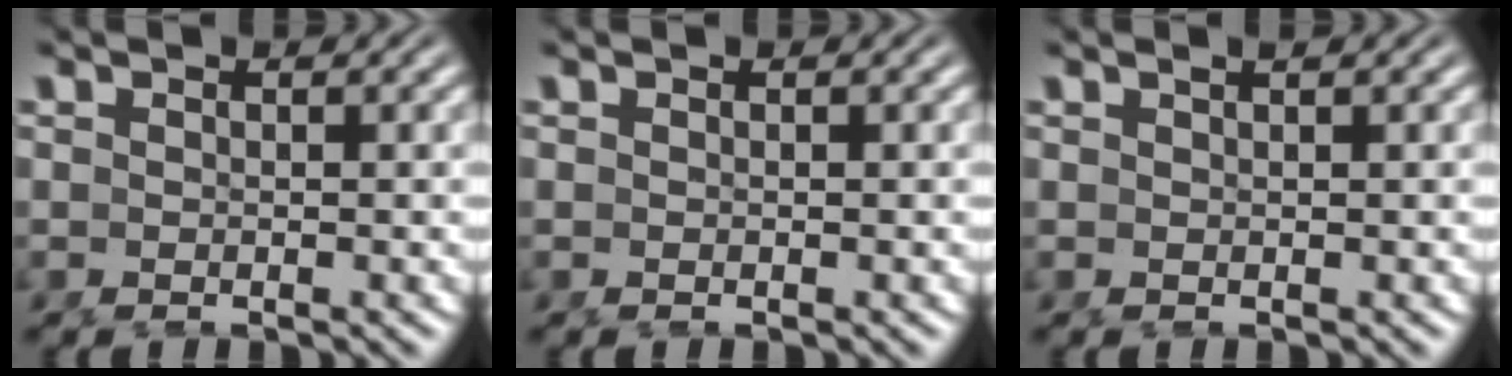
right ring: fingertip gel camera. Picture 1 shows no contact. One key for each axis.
{"total": 0.0}
{"total": 0.5, "fx": 0.4, "fy": -0.1, "fz": 0.3, "tx": -0.004, "ty": 0.002, "tz": 0.010}